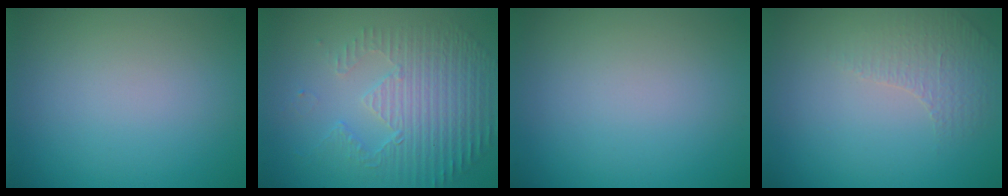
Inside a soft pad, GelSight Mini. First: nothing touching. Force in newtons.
{"total": 5.2, "press": 3.6, "slide": 3.7}
{"total": 0.0}
{"total": 1.3, "press": 0.9, "slide": 0.9}